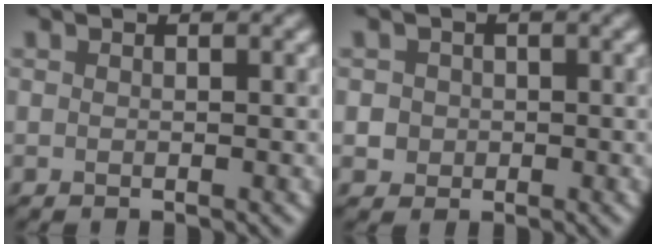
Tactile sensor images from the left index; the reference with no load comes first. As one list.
[{"total": 2.6, "force": [-0.1, 2.5, 0.8], "torque": [0.001, 0.013, -0.015]}]